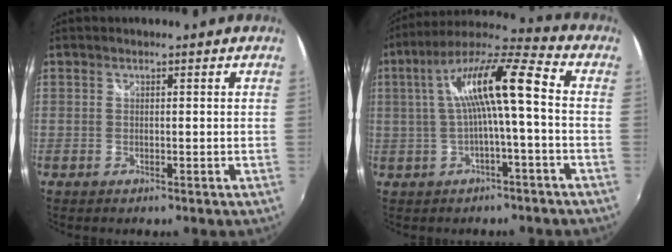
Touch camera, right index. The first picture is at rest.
{"total": 12.6, "force": [0.0, 1.4, 12.6], "torque": [-0.237, 0.024, 0.002]}